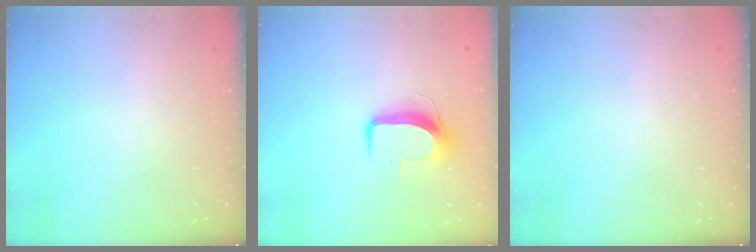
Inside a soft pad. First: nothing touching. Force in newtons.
{"total": 9.5, "press": 9.5, "slide": 0.8}
{"total": 0.0}